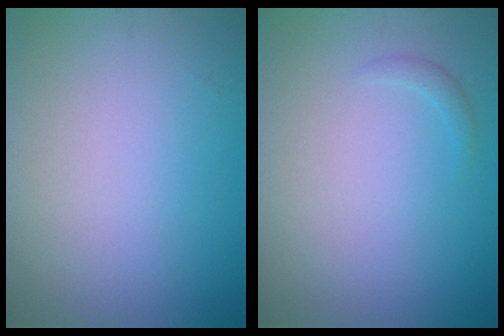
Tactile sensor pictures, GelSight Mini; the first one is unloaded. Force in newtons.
{"total": 0.7, "press": 0.7, "slide": 0.1}